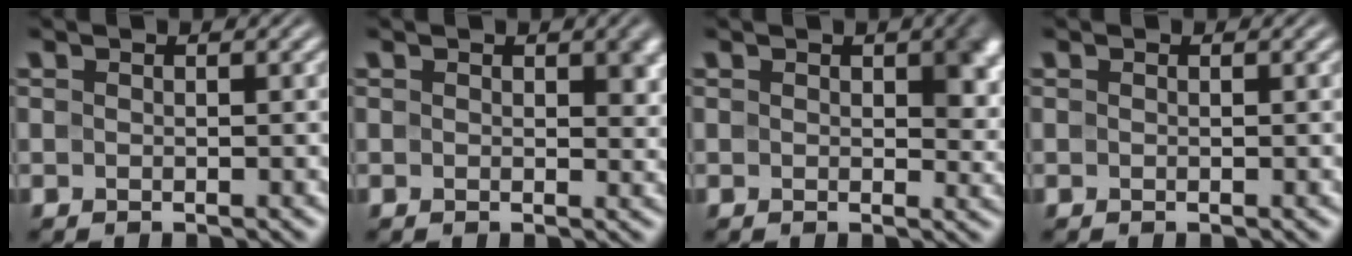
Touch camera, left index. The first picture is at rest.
{"total": 2.9, "force": [0.9, 1.7, 2.2], "torque": [-0.023, -0.001, 0.012]}
{"total": 4.2, "force": [1.1, 2.3, 3.3], "torque": [-0.036, -0.002, 0.016]}
{"total": 0.0}